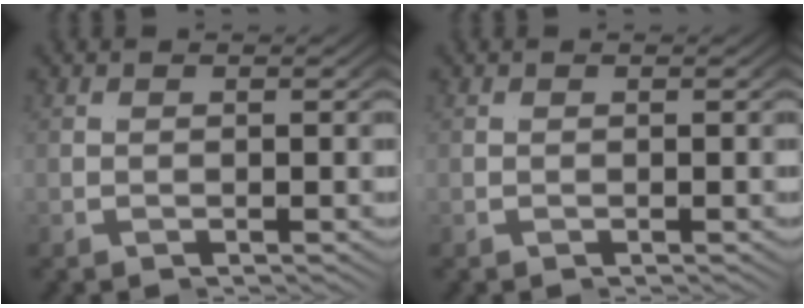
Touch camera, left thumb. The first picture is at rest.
{"total": 0.0}